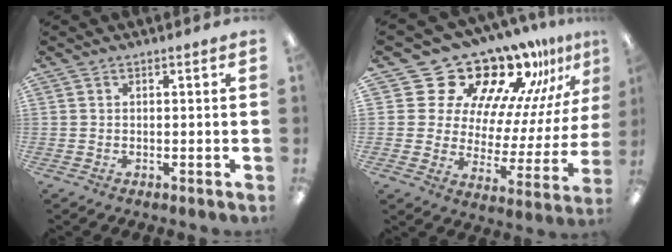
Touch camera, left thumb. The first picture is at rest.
{"total": 20.8, "force": [17.0, 9.9, 6.6], "torque": [-0.110, -0.143, 0.302]}